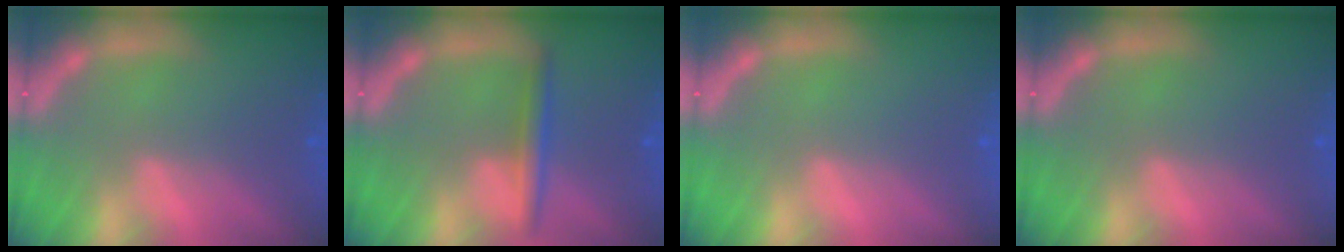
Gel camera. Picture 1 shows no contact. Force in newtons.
{"total": 2.5}
{"total": 0.0}
{"total": 0.0}